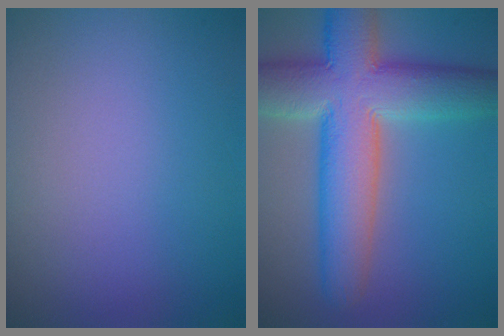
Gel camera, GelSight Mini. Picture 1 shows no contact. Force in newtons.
{"total": 11.1, "press": 11.1, "slide": 0.5}